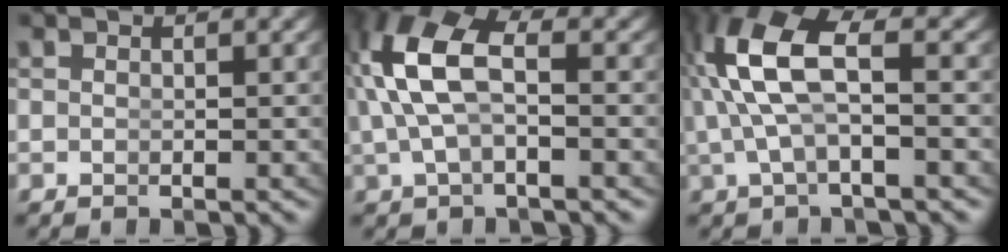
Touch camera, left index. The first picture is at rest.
{"total": 7.0, "force": [1.0, 3.7, 5.8], "torque": [-0.128, 0.000, 0.020]}
{"total": 6.7, "force": [1.0, 3.0, 5.9], "torque": [-0.144, -0.004, 0.022]}